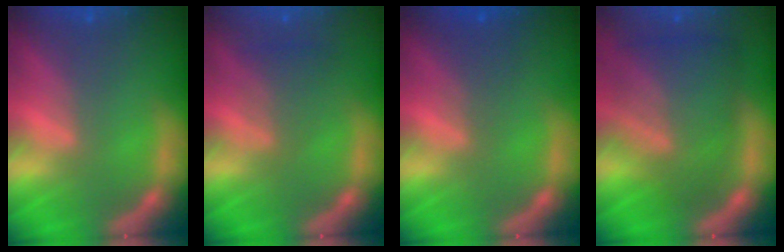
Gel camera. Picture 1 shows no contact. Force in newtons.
{"total": 2.5}
{"total": 2.0}
{"total": 8.7}